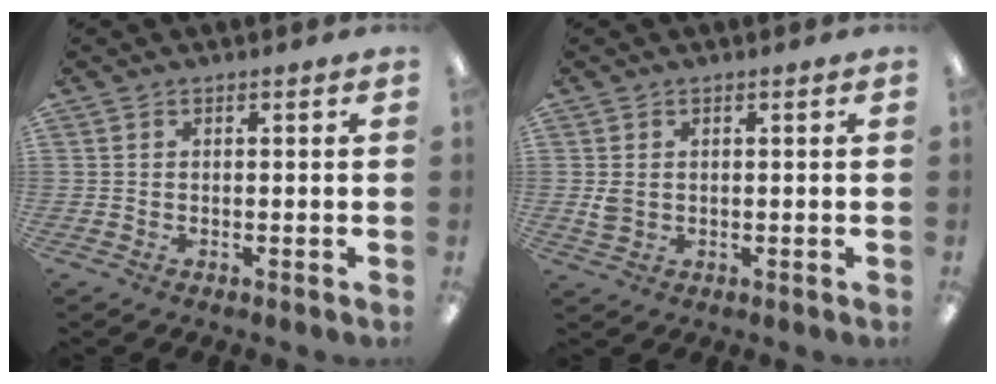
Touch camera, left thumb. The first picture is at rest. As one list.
[{"total": 2.7, "force": [0.5, 2.0, 1.7], "torque": [-0.026, 0.001, 0.008]}]